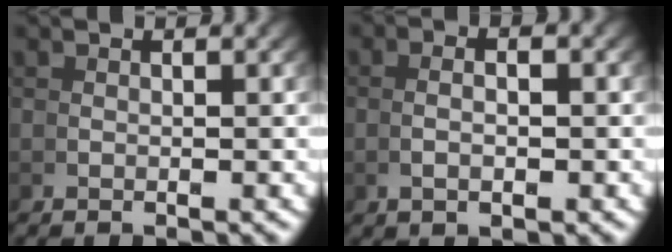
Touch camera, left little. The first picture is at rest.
{"total": 1.8, "force": [-0.2, 0.3, 1.8], "torque": [-0.028, 0.004, 0.001]}